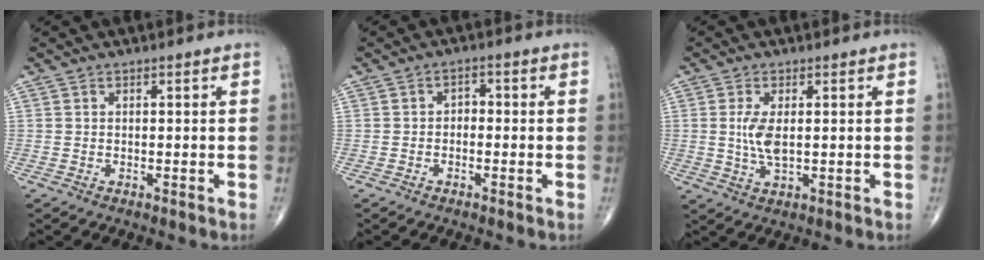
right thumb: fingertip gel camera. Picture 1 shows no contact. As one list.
[{"total": 1.9, "force": [-0.5, 1.4, 1.1], "torque": [-0.003, 0.010, -0.016]}, {"total": 5.0, "force": [0.4, 2.0, 4.5], "torque": [-0.096, -0.011, 0.012]}]